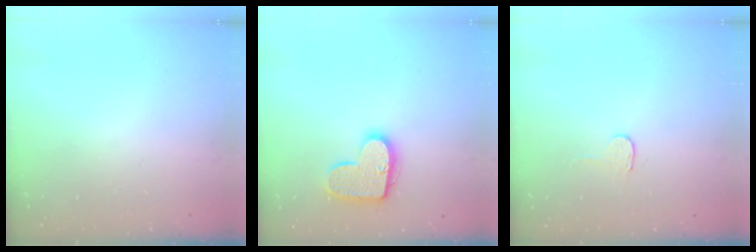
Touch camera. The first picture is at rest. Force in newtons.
{"total": 13.8, "press": 13.8, "slide": 0.7}
{"total": 2.3, "press": 2.3, "slide": 0.2}